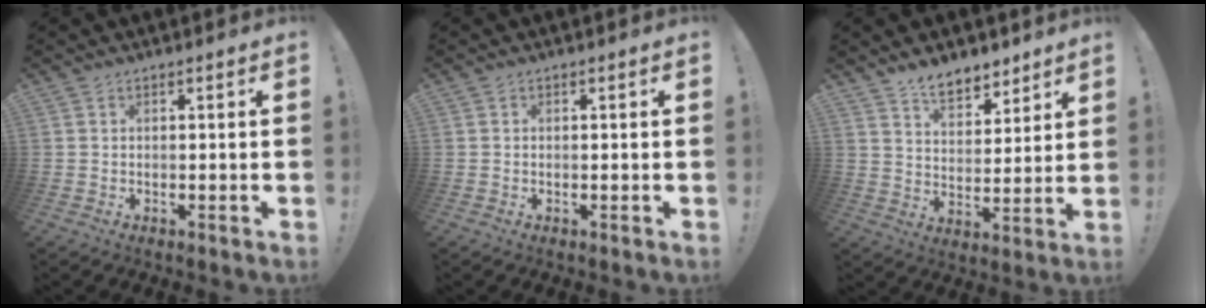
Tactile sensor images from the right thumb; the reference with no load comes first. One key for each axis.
{"total": 0.0}
{"total": 9.2, "fx": 7.3, "fy": 4.4, "fz": 3.5, "tx": -0.055, "ty": -0.049, "tz": 0.139}